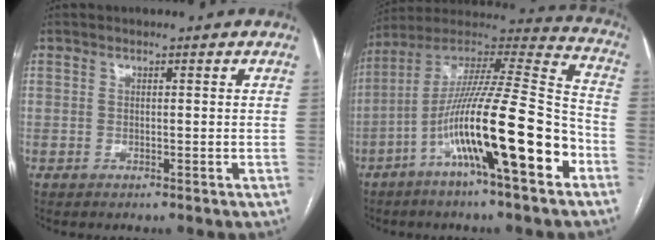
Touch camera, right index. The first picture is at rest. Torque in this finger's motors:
{"motor_torque": [1.36, -0.78, 1.05, 0.21]}